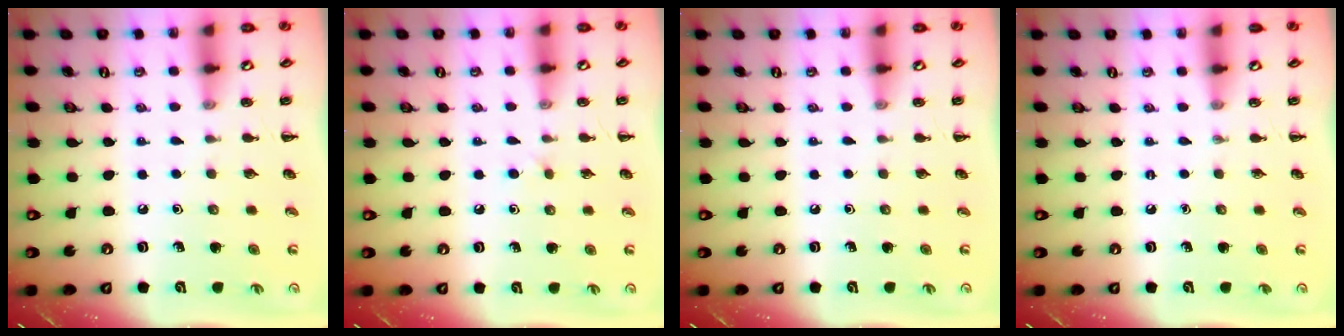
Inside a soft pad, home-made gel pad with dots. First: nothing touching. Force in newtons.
{"total": 2.2, "press": 2.0, "slide": 1.0}
{"total": 0.0}
{"total": 0.0}